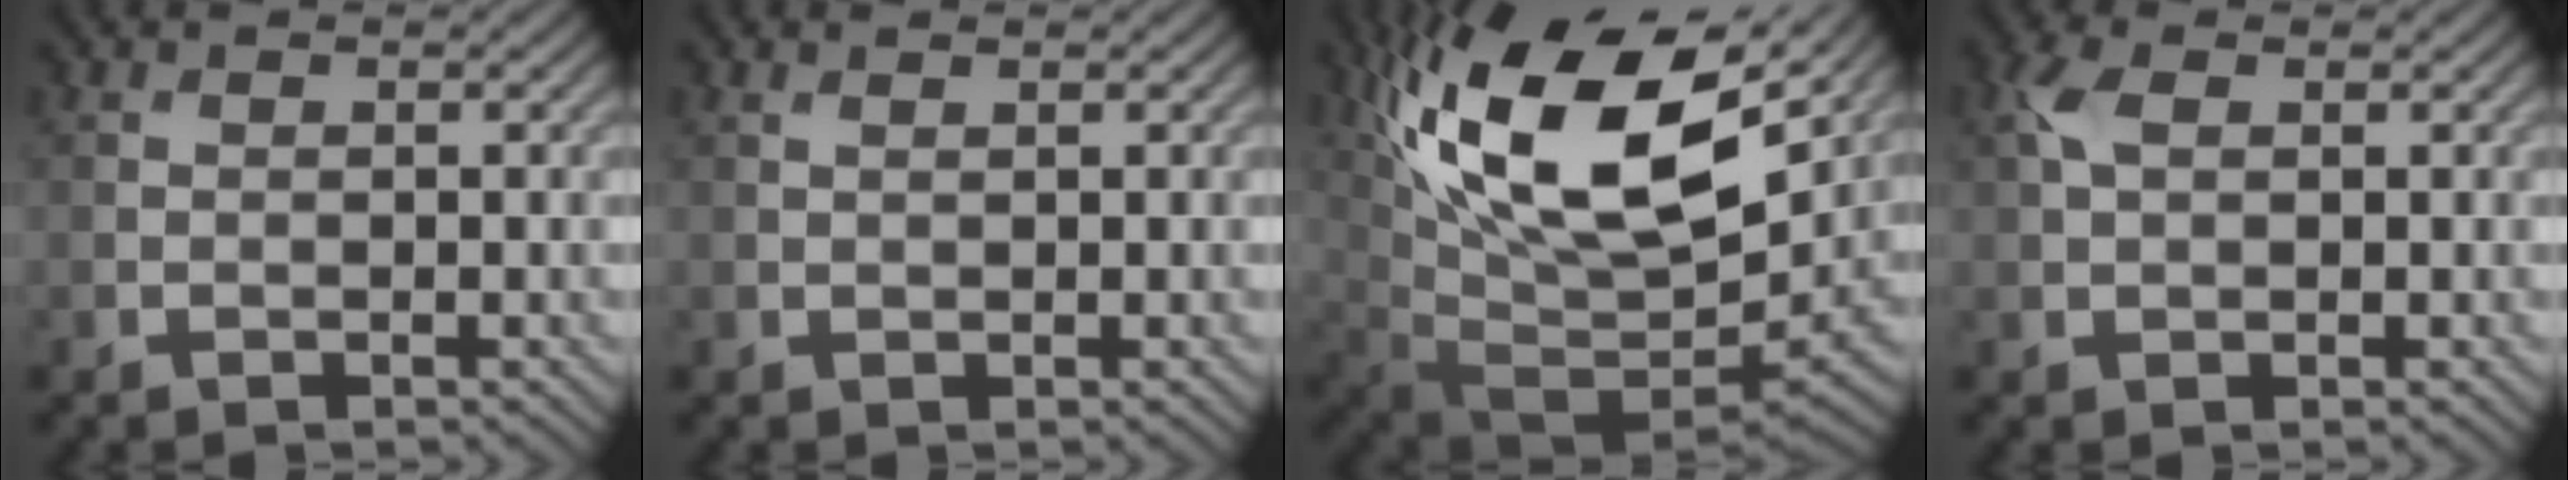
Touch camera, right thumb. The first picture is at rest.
{"total": 0.5, "force": [0.4, 0.1, 0.3], "torque": [-0.006, 0.004, 0.008]}
{"total": 18.3, "force": [8.8, 8.2, 13.8], "torque": [-0.295, 0.024, 0.163]}
{"total": 2.8, "force": [0.9, 1.7, 2.1], "torque": [-0.055, 0.008, 0.017]}